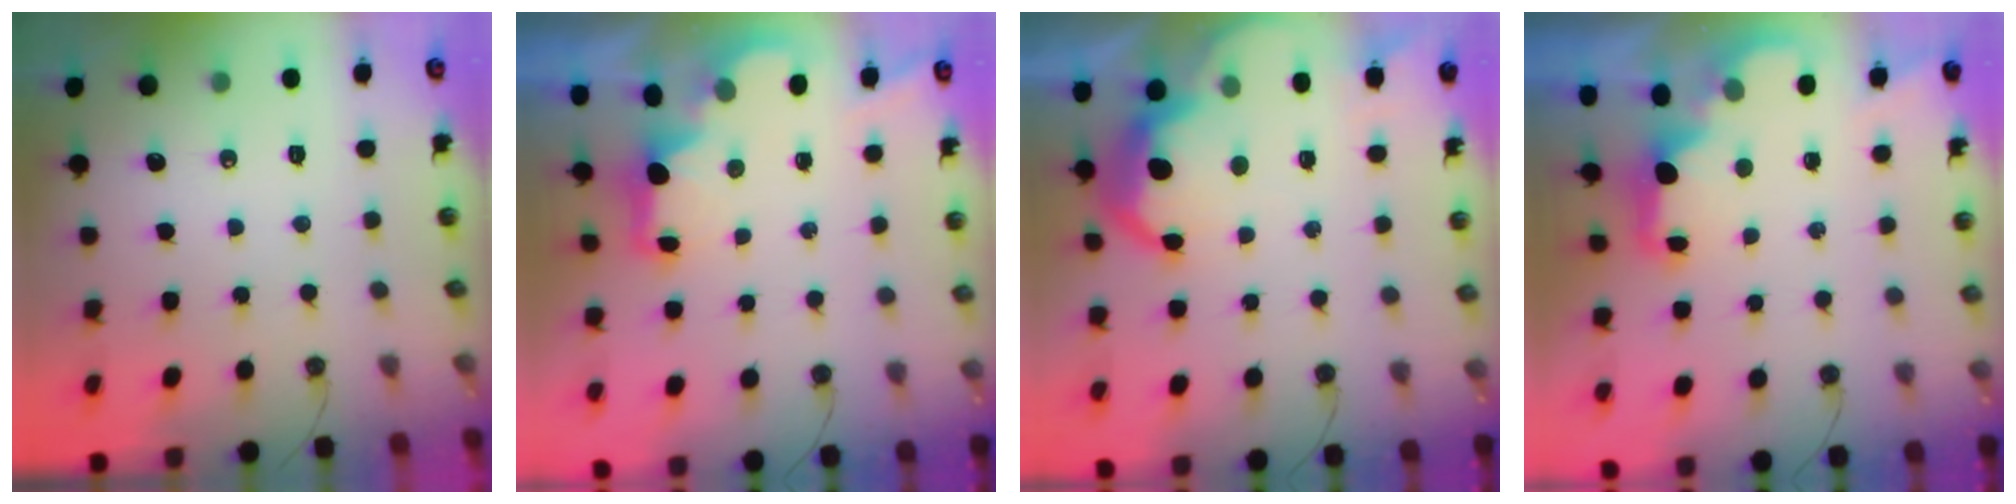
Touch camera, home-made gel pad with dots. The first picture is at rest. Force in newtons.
{"total": 2.2, "press": 2.1, "slide": 0.8}
{"total": 9.3, "press": 9.3, "slide": 0.6}
{"total": 2.4, "press": 2.3, "slide": 0.8}